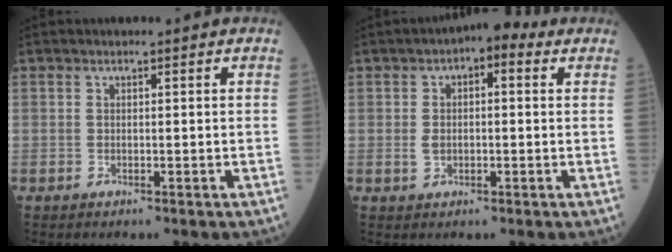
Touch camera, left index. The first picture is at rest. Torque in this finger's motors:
{"motor_torque": [0.35, -0.24, 0.38, 0.09]}